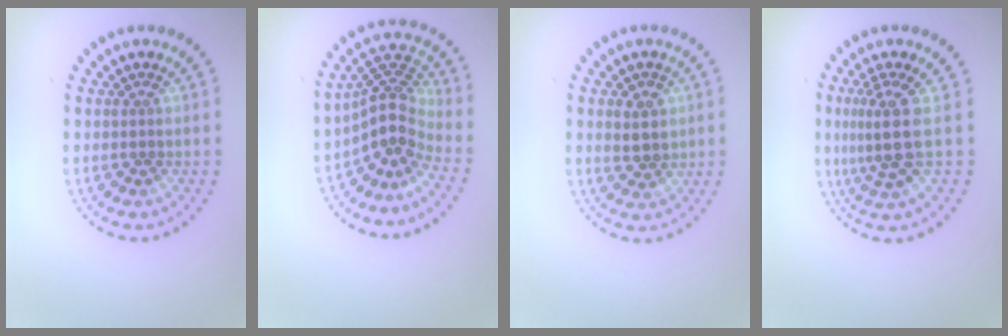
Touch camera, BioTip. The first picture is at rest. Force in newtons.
{"total": 4.2, "press": 3.1, "slide": 2.9}
{"total": 2.5, "press": 2.4, "slide": 0.4}
{"total": 3.4, "press": 2.7, "slide": 2.2}